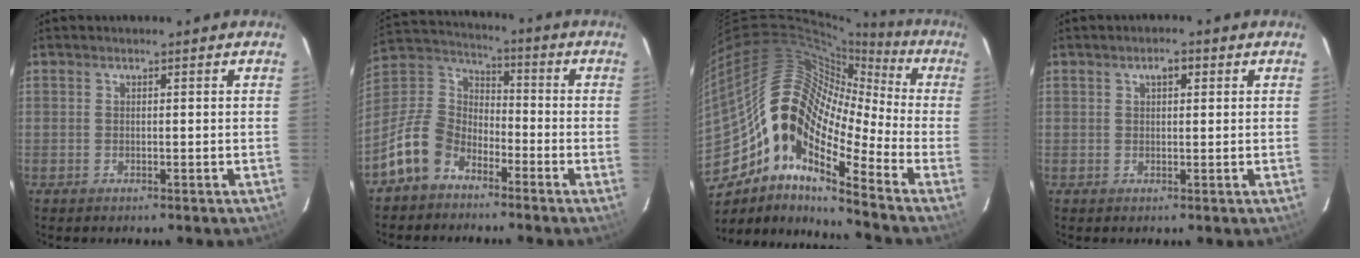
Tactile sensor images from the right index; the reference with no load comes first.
{"total": 11.6, "force": [-7.4, 7.5, 4.8], "torque": [-0.115, 0.032, -0.148]}
{"total": 17.8, "force": [-7.6, 7.4, 14.3], "torque": [-0.229, -0.004, -0.163]}
{"total": 2.2, "force": [0.9, 1.1, 1.7], "torque": [-0.027, 0.010, 0.014]}